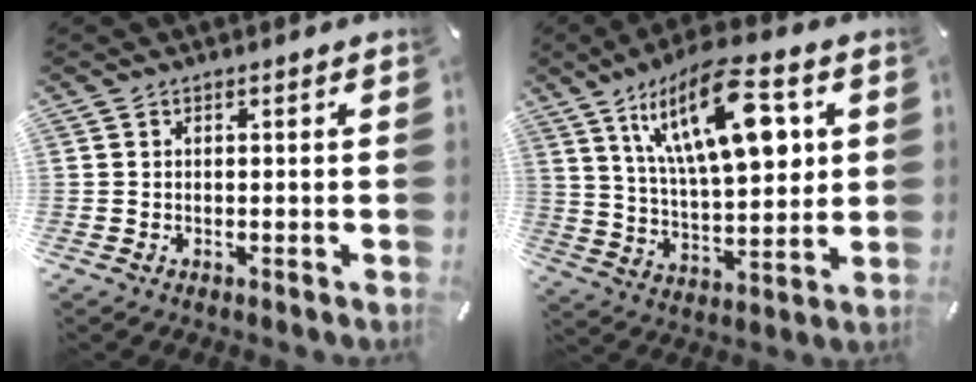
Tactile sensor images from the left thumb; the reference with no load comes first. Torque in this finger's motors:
{"motor_torque": [2.54, 2.47, 1.89, -0.88, 0.29]}